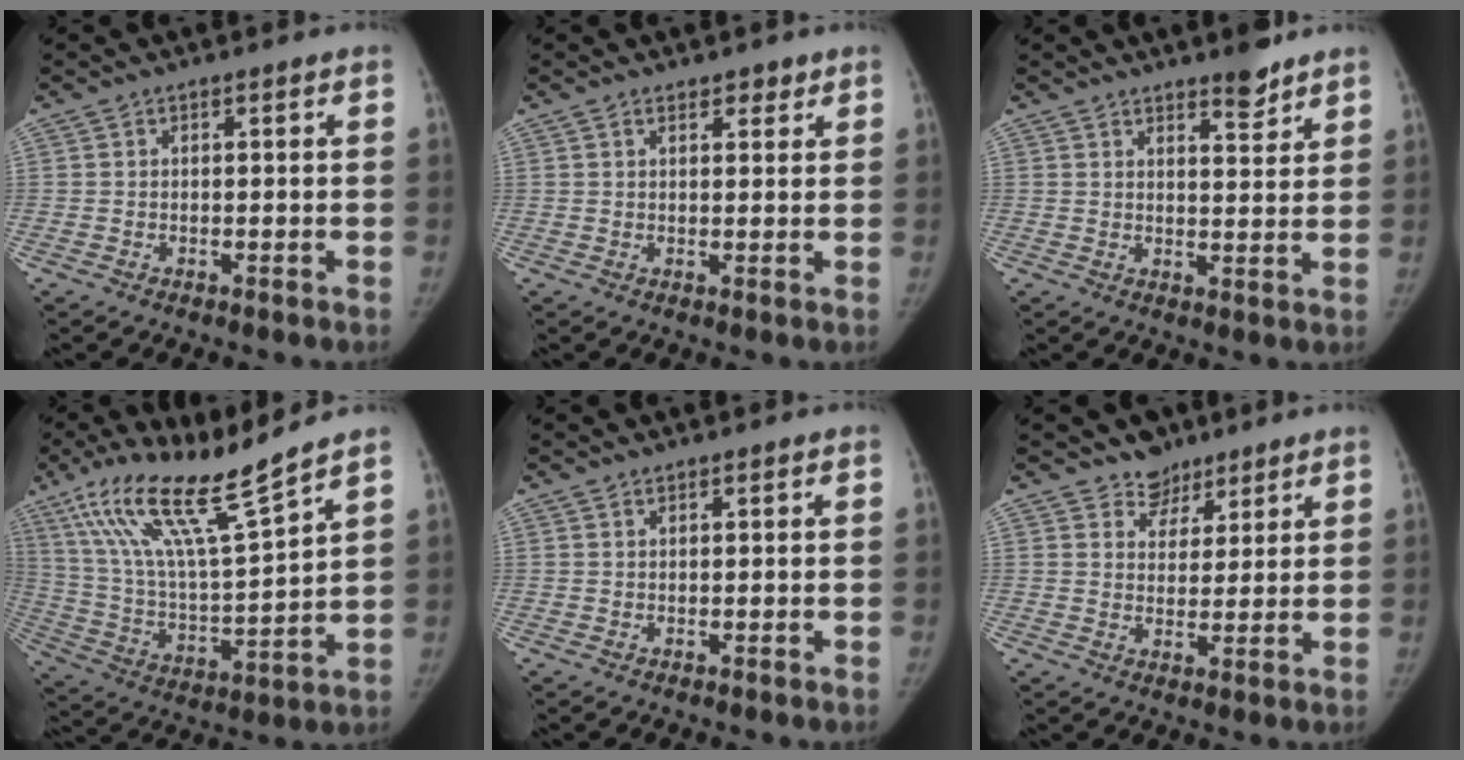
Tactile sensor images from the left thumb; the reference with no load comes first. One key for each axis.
{"total": 2.8, "fx": 1.9, "fy": 1.4, "fz": 1.4, "tx": -0.005, "ty": -0.010, "tz": 0.027}
{"total": 5.0, "fx": 4.0, "fy": 1.4, "fz": 2.7, "tx": -0.023, "ty": -0.031, "tz": 0.058}
{"total": 18.9, "fx": 13.7, "fy": 1.7, "fz": 13.0, "tx": -0.228, "ty": -0.064, "tz": 0.262}
{"total": 0.6, "fx": 0.6, "fy": 0.2, "fz": 0.2, "tx": -0.006, "ty": -0.004, "tz": 0.011}
{"total": 5.3, "fx": 4.0, "fy": 3.5, "fz": 0.1, "tx": 0.026, "ty": -0.029, "tz": 0.064}